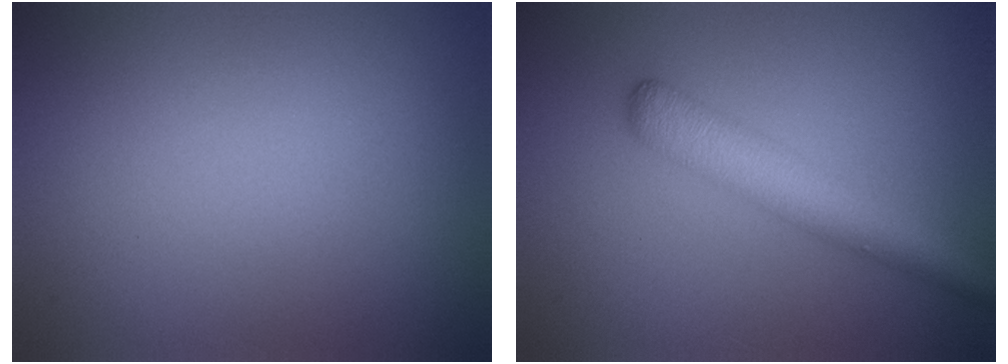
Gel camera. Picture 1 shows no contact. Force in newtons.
{"total": 4.4, "press": 4.4, "slide": 0.1}